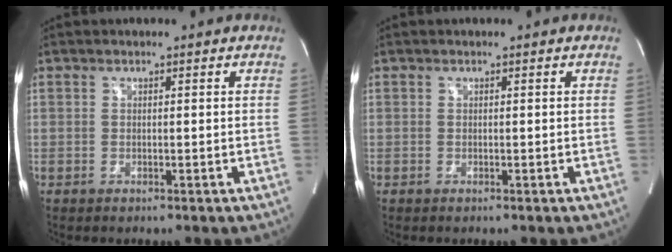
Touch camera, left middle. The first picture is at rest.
{"total": 0.0}